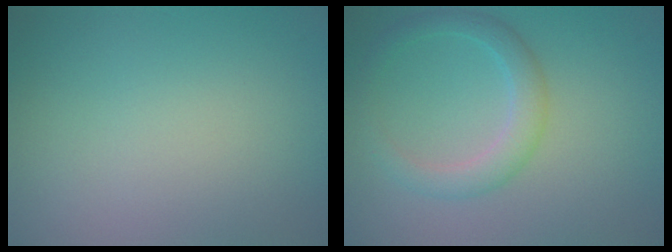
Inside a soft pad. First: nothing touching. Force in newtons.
{"total": 2.8, "press": 2.8, "slide": 0.2}